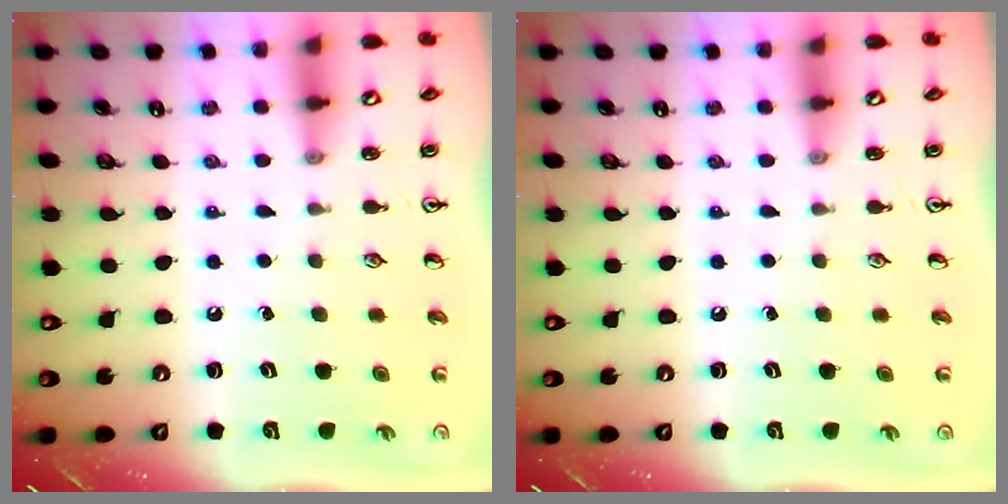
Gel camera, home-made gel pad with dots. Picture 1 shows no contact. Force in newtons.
{"total": 0.0}